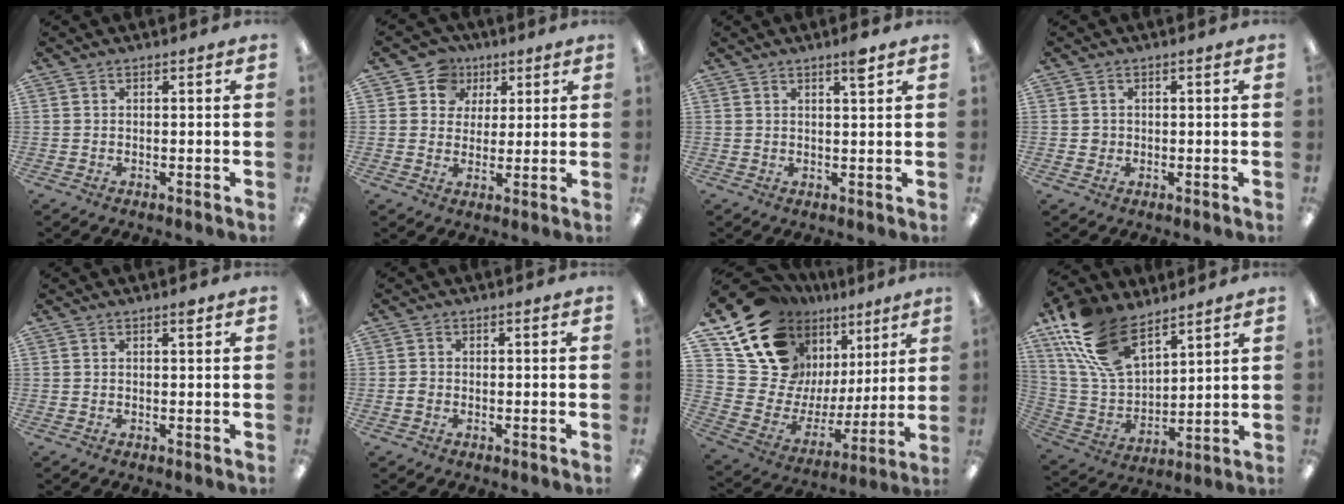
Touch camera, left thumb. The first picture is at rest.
{"total": 7.4, "force": [3.6, 6.5, 0.7], "torque": [-0.027, -0.014, 0.065]}
{"total": 3.3, "force": [2.3, 0.3, 2.4], "torque": [-0.038, -0.006, 0.035]}
{"total": 1.7, "force": [0.0, 1.6, 0.4], "torque": [-0.009, 0.006, -0.003]}
{"total": 1.2, "force": [0.7, 0.1, 0.9], "torque": [-0.011, -0.003, 0.011]}
{"total": 1.3, "force": [-0.4, 1.1, 0.6], "torque": [-0.012, 0.003, -0.009]}
{"total": 18.7, "force": [13.4, 11.6, 5.8], "torque": [-0.120, -0.111, 0.265]}
{"total": 19.7, "force": [12.6, 10.1, 11.3], "torque": [-0.254, -0.048, 0.234]}